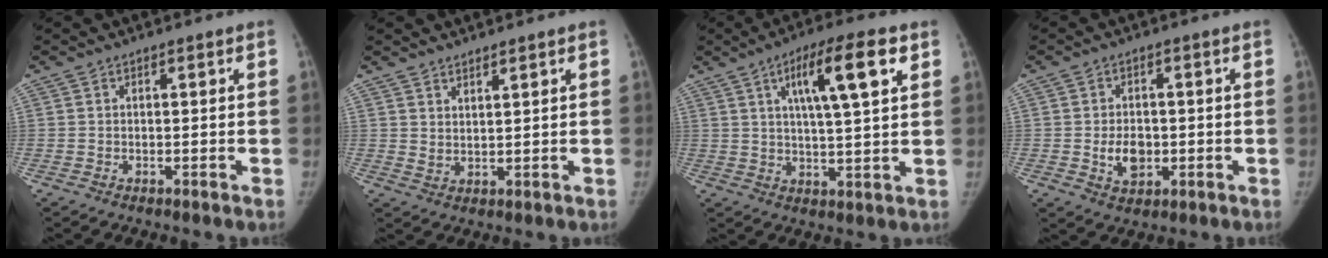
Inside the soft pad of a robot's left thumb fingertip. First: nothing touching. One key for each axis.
{"total": 2.5, "fx": 2.0, "fy": 0.8, "fz": 1.2, "tx": -0.014, "ty": -0.020, "tz": 0.043}
{"total": 12.8, "fx": 5.2, "fy": 2.8, "fz": 11.3, "tx": -0.174, "ty": -0.006, "tz": 0.083}
{"total": 5.5, "fx": -1.0, "fy": 3.9, "fz": 3.7, "tx": -0.047, "ty": -0.001, "tz": -0.010}